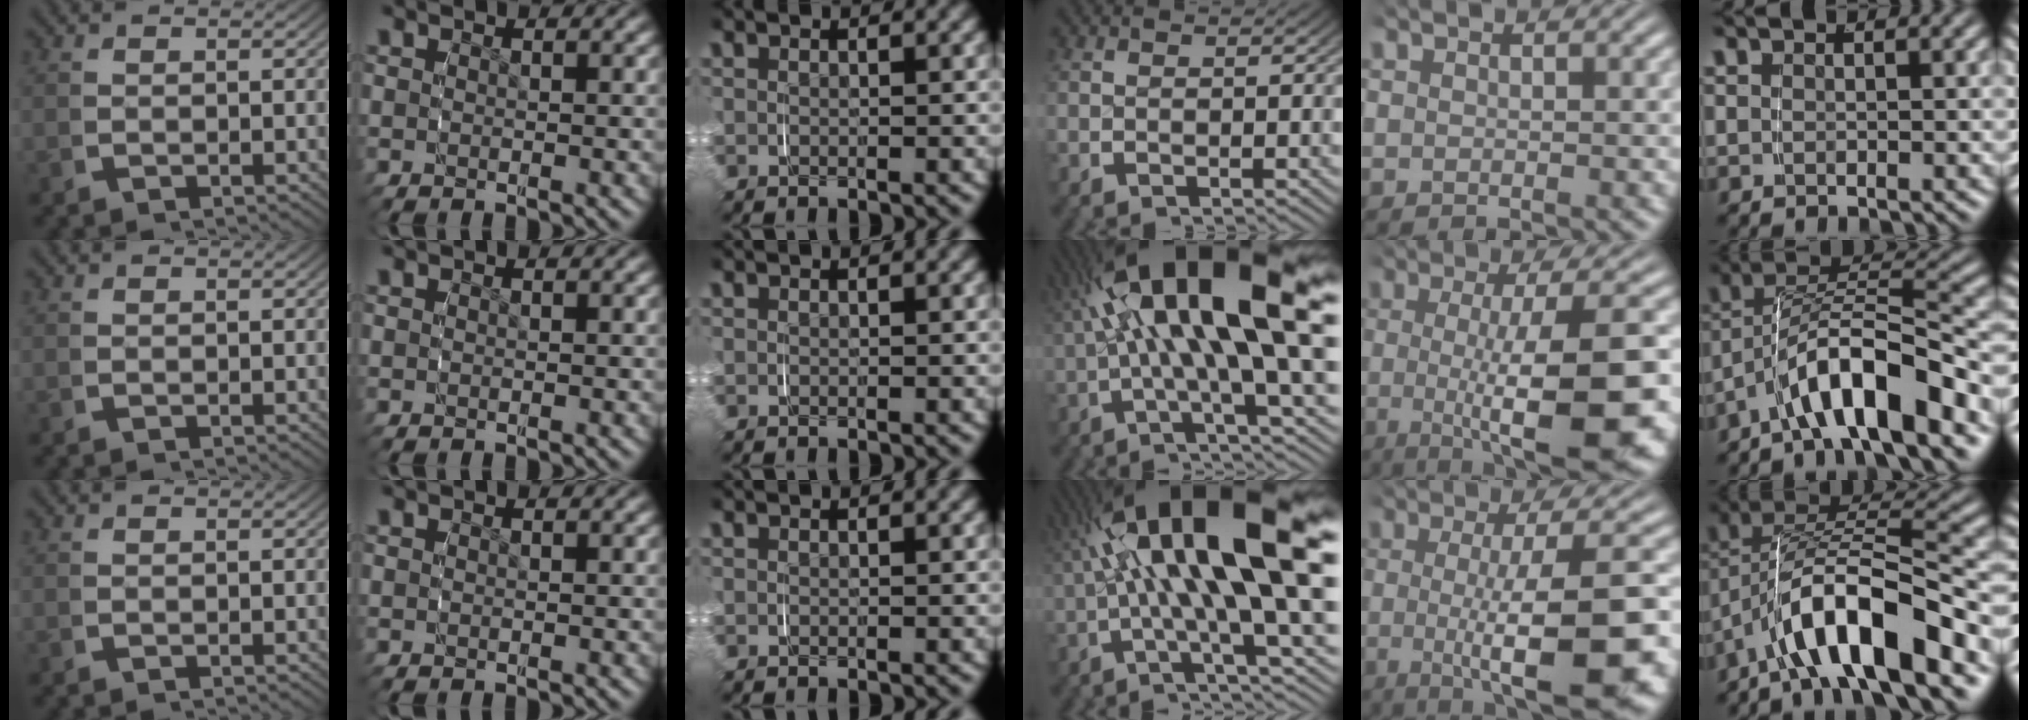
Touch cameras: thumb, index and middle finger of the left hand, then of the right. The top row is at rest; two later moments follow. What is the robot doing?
{"motion": "grasp_and_lifting", "object": "glasses case"}